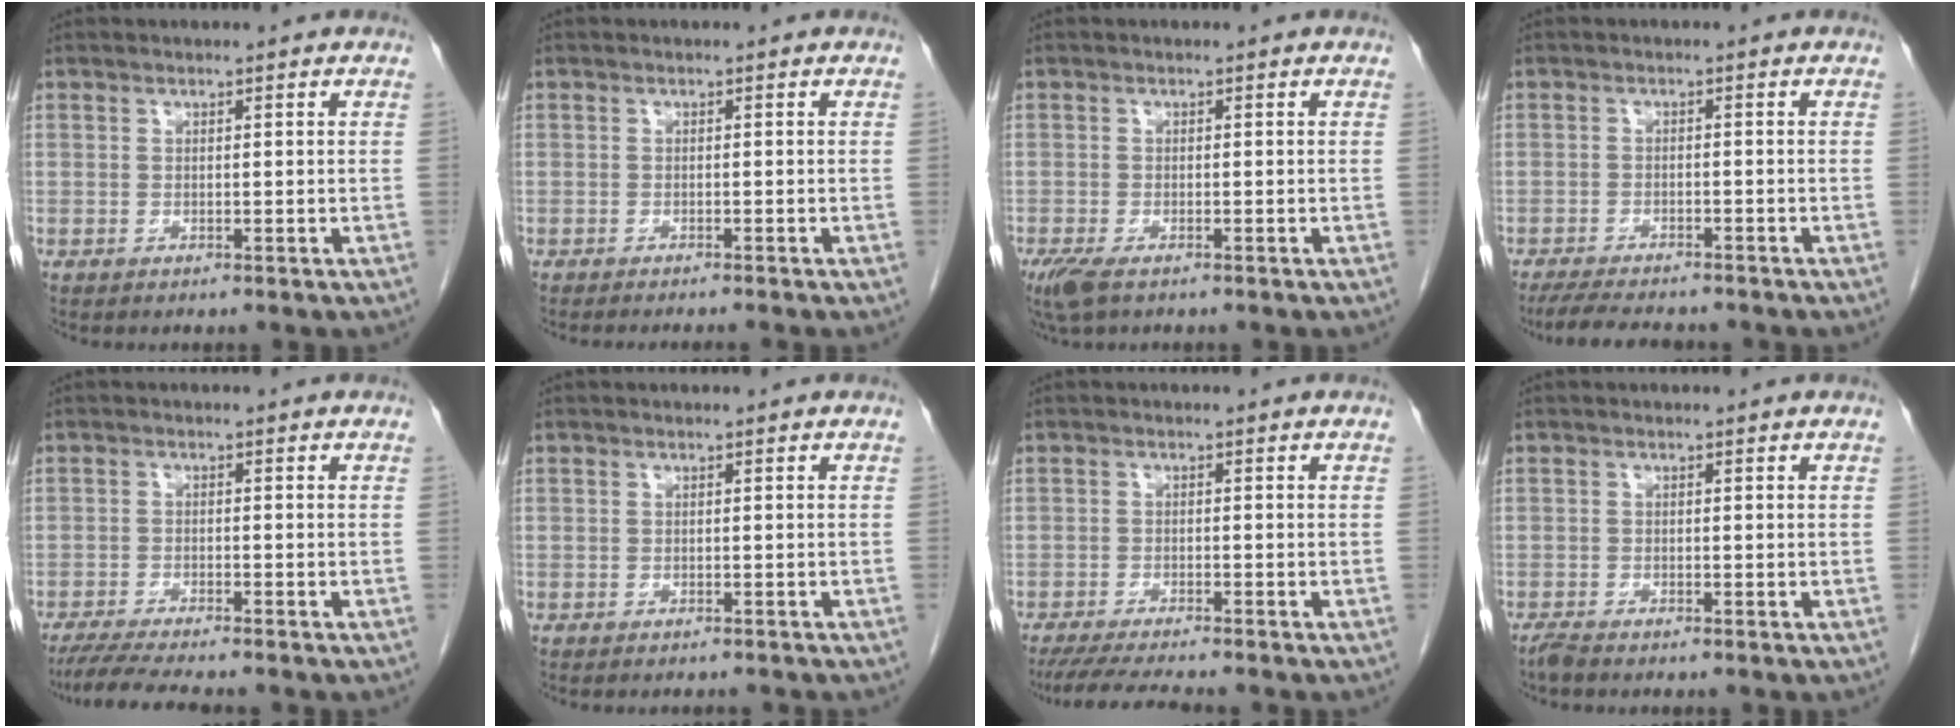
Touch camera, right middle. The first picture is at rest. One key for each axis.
{"total": 3.5, "fx": -3.2, "fy": -0.4, "fz": 1.5, "tx": -0.011, "ty": -0.003, "tz": -0.044}
{"total": 4.2, "fx": -2.8, "fy": 1.5, "fz": 2.8, "tx": -0.064, "ty": -0.013, "tz": -0.048}
{"total": 8.5, "fx": -7.5, "fy": 1.6, "fz": 3.7, "tx": -0.060, "ty": -0.016, "tz": -0.114}
{"total": 7.4, "fx": -6.5, "fy": 0.0, "fz": 3.6, "tx": -0.060, "ty": -0.020, "tz": -0.107}
{"total": 3.8, "fx": -3.5, "fy": 0.9, "fz": 1.3, "tx": -0.016, "ty": -0.005, "tz": -0.040}
{"total": 7.1, "fx": -6.3, "fy": 0.0, "fz": 3.2, "tx": -0.053, "ty": -0.021, "tz": -0.103}
{"total": 1.3, "fx": -1.2, "fy": 0.0, "fz": 0.5, "tx": -0.019, "ty": -0.005, "tz": -0.026}